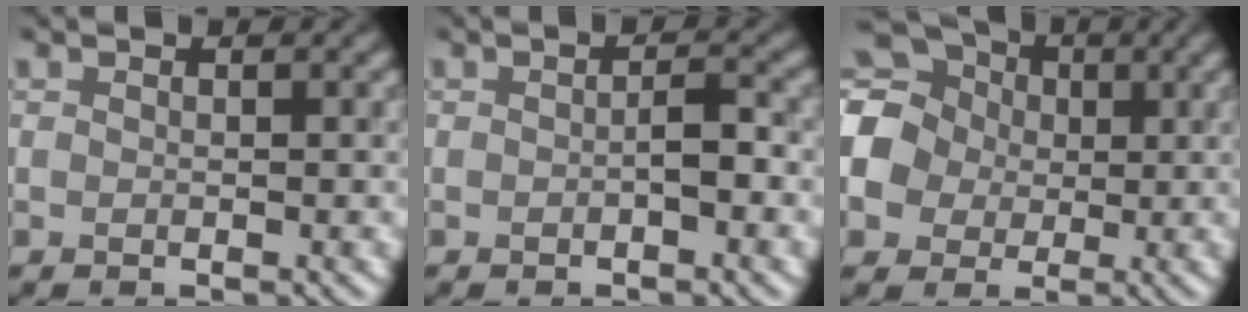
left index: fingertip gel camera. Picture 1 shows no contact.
{"total": 1.5, "force": [-0.5, 0.6, 1.3], "torque": [-0.022, 0.005, -0.010]}
{"total": 14.1, "force": [0.2, 13.1, 5.3], "torque": [-0.158, 0.007, -0.031]}